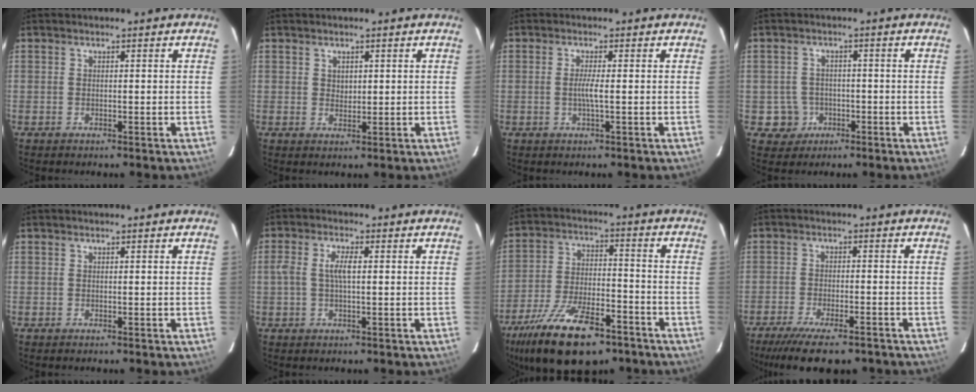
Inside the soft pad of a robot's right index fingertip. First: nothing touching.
{"total": 1.7, "force": [0.7, 1.4, 0.7], "torque": [-0.006, 0.003, 0.014]}
{"total": 2.4, "force": [-0.4, -0.3, 2.3], "torque": [-0.043, -0.003, -0.010]}
{"total": 5.1, "force": [-1.6, 4.8, 0.2], "torque": [-0.014, 0.023, -0.018]}
{"total": 0.0}
{"total": 4.0, "force": [0.1, 1.2, 3.8], "torque": [-0.075, 0.005, 0.002]}
{"total": 20.4, "force": [-13.8, 7.9, 12.7], "torque": [-0.254, -0.031, -0.226]}
{"total": 13.5, "force": [-10.7, 3.6, 7.5], "torque": [-0.160, -0.038, -0.167]}